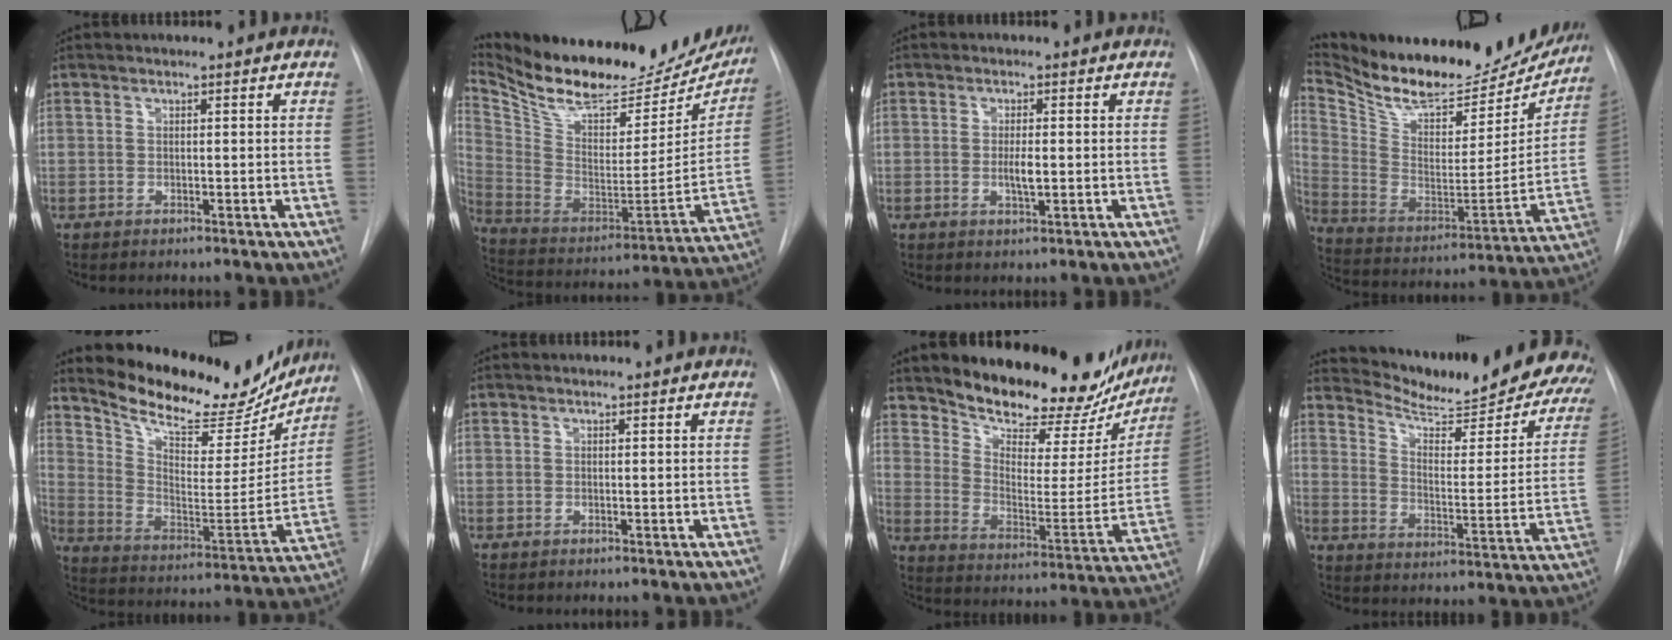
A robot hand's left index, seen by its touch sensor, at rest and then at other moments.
{"total": 30.9, "force": [26.0, 10.4, 13.1], "torque": [-0.239, -0.031, 0.378]}
{"total": 2.5, "force": [-0.3, 0.6, 2.4], "torque": [-0.047, -0.003, -0.005]}
{"total": 26.5, "force": [23.6, 7.9, 9.0], "torque": [-0.169, -0.043, 0.348]}
{"total": 22.1, "force": [19.3, 7.2, 8.0], "torque": [-0.124, -0.026, 0.282]}
{"total": 0.0}
{"total": 22.2, "force": [19.7, 7.4, 7.2], "torque": [-0.100, -0.051, 0.263]}
{"total": 24.8, "force": [22.2, 3.8, 10.5], "torque": [-0.151, -0.089, 0.279]}